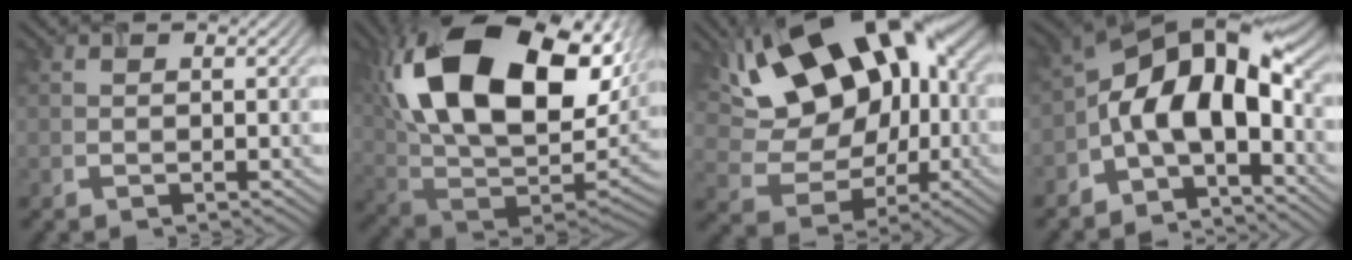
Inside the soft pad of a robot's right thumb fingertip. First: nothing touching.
{"total": 23.4, "force": [8.7, 13.4, 17.1], "torque": [-0.374, 0.031, 0.165]}
{"total": 18.4, "force": [5.2, 11.1, 13.7], "torque": [-0.244, 0.031, 0.085]}
{"total": 13.5, "force": [-2.6, 7.1, 11.2], "torque": [-0.187, 0.011, -0.060]}